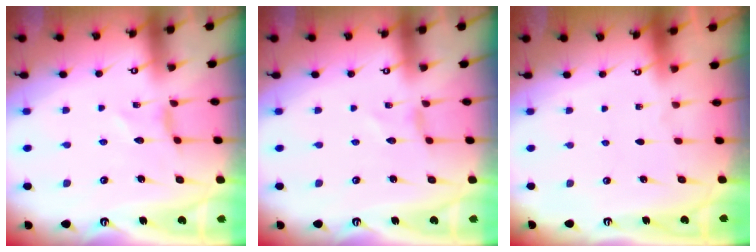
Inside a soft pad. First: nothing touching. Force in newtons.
{"total": 0.0}
{"total": 0.0}